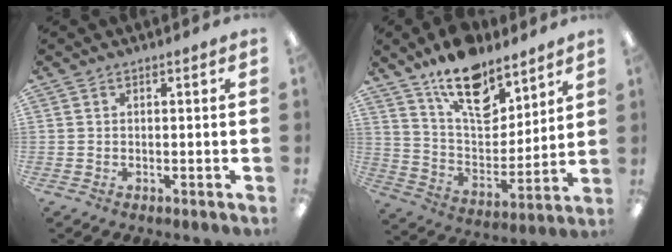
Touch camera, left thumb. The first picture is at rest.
{"total": 17.5, "force": [12.6, 8.4, 8.8], "torque": [-0.145, -0.077, 0.224]}